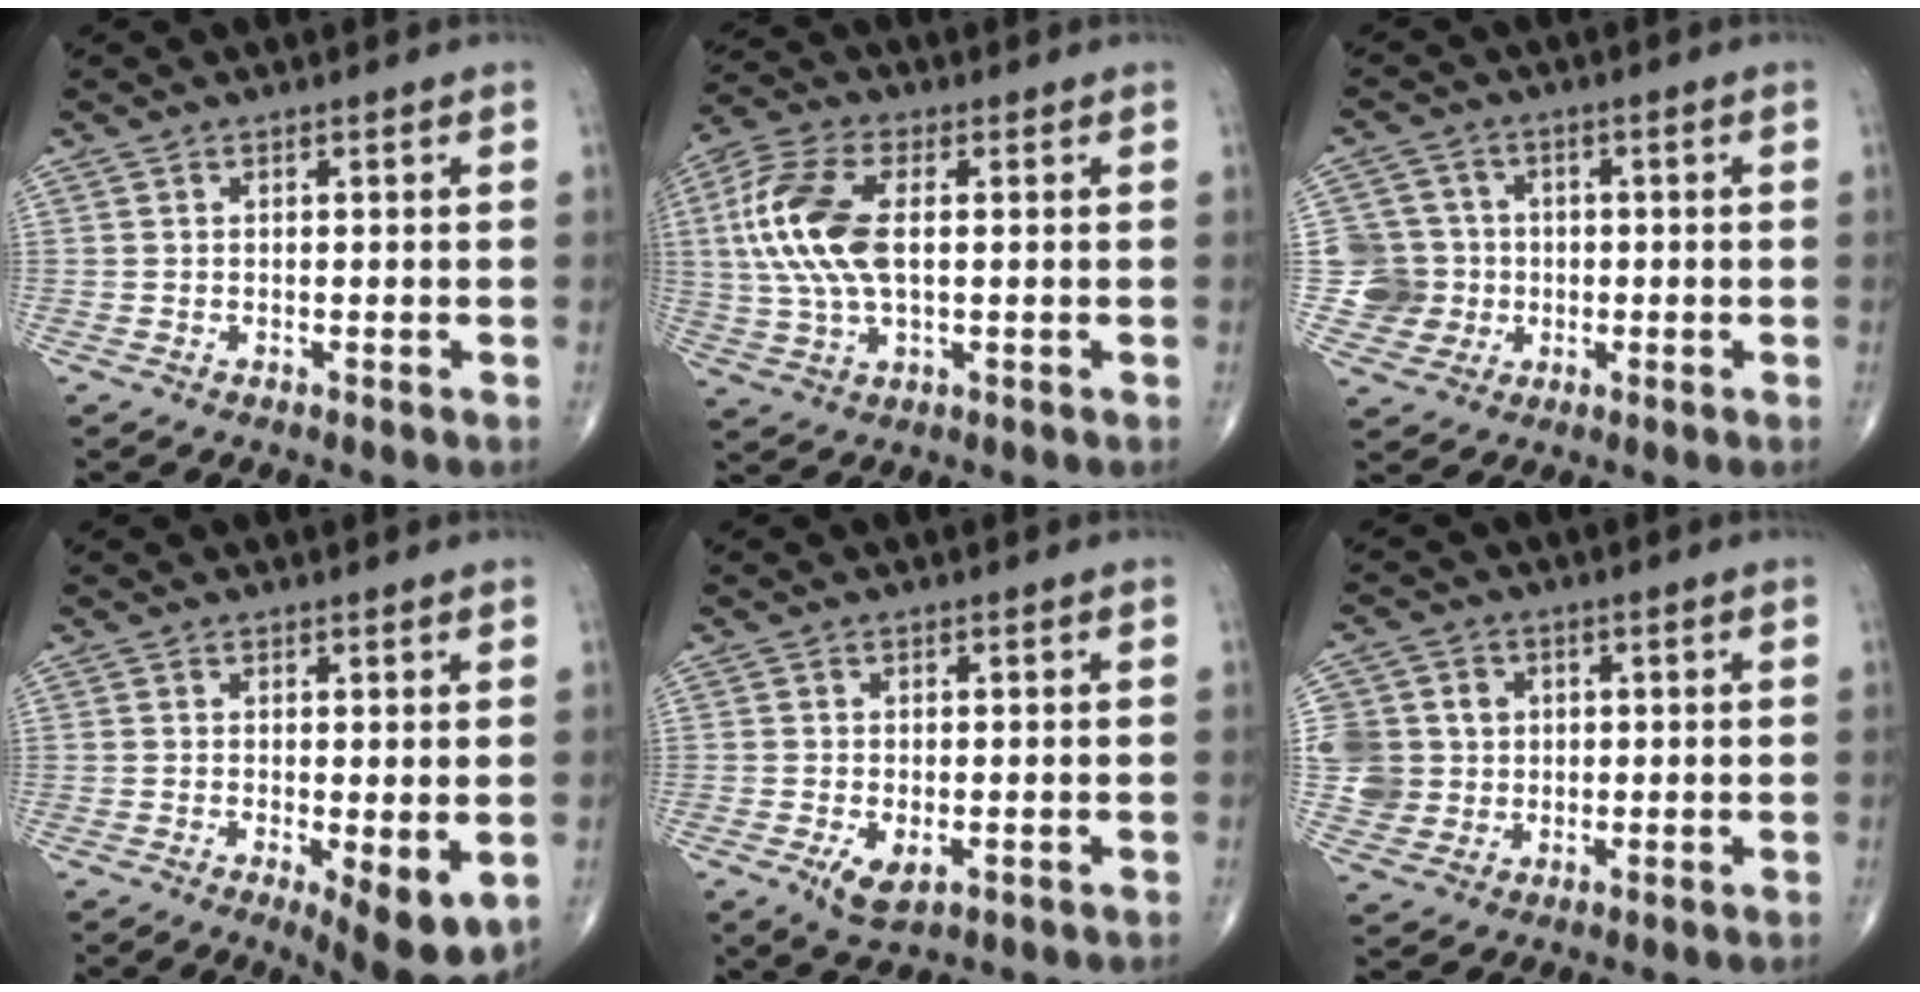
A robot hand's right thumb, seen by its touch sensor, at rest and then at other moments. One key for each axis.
{"total": 14.1, "fx": 1.6, "fy": 7.2, "fz": 12.1, "tx": -0.273, "ty": 0.012, "tz": 0.029}
{"total": 7.9, "fx": -0.7, "fy": 7.8, "fz": 0.6, "tx": 0.018, "ty": 0.015, "tz": -0.013}
{"total": 7.4, "fx": -1.5, "fy": 2.4, "fz": 6.8, "tx": -0.098, "ty": -0.024, "tz": -0.019}
{"total": 4.3, "fx": -1.4, "fy": 2.2, "fz": 3.4, "tx": -0.061, "ty": -0.010, "tz": -0.019}
{"total": 9.8, "fx": 0.9, "fy": 9.5, "fz": 2.5, "tx": -0.027, "ty": 0.014, "tz": 0.024}